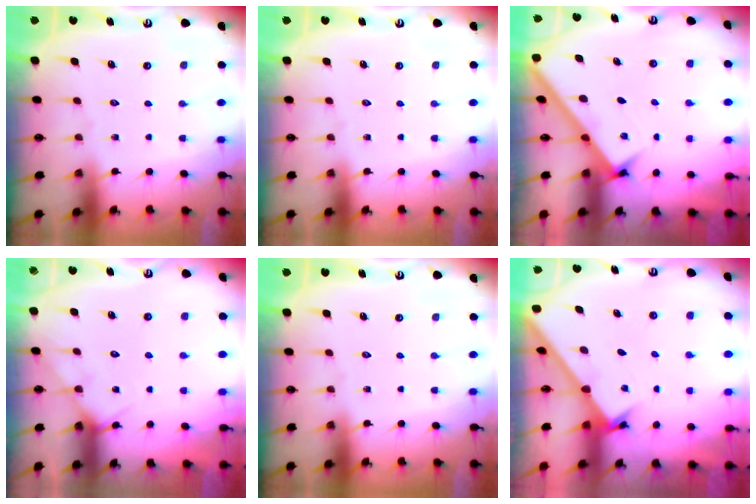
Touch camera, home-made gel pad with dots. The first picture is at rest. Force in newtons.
{"total": 0.0}
{"total": 2.8, "press": 2.8, "slide": 0.4}
{"total": 5.3, "press": 5.2, "slide": 0.6}
{"total": 0.0}
{"total": 1.7, "press": 1.7, "slide": 0.2}